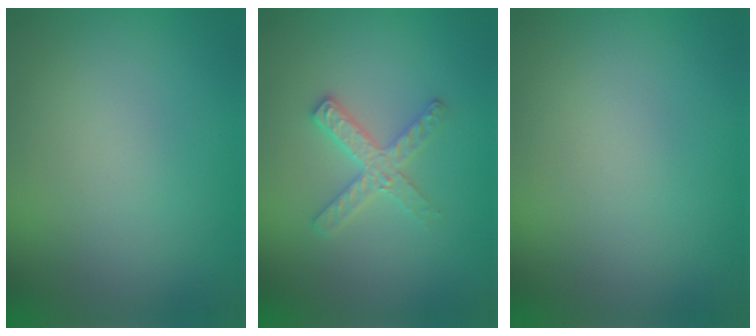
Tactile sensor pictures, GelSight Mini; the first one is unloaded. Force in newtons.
{"total": 2.6, "press": 2.5, "slide": 0.4}
{"total": 0.0}